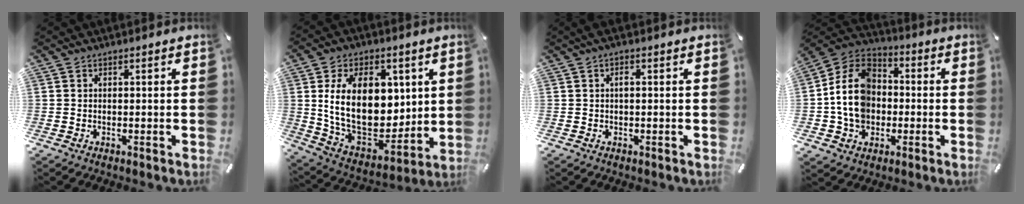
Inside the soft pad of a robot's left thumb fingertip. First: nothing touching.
{"total": 22.4, "force": [4.7, 14.7, 16.2], "torque": [-0.288, -0.034, 0.089]}
{"total": 1.7, "force": [0.1, 0.4, 1.6], "torque": [-0.032, 0.002, 0.001]}
{"total": 13.2, "force": [-2.1, 11.1, 6.8], "torque": [-0.167, 0.023, -0.040]}